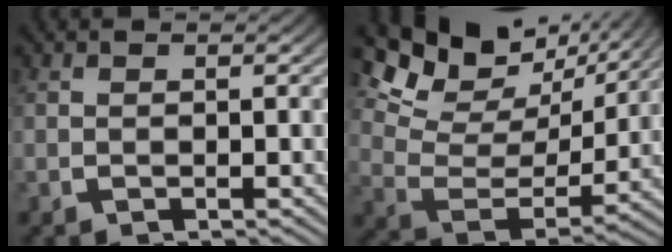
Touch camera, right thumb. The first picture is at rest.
{"total": 8.5, "force": [4.2, 4.6, 5.8], "torque": [-0.104, 0.005, 0.069]}